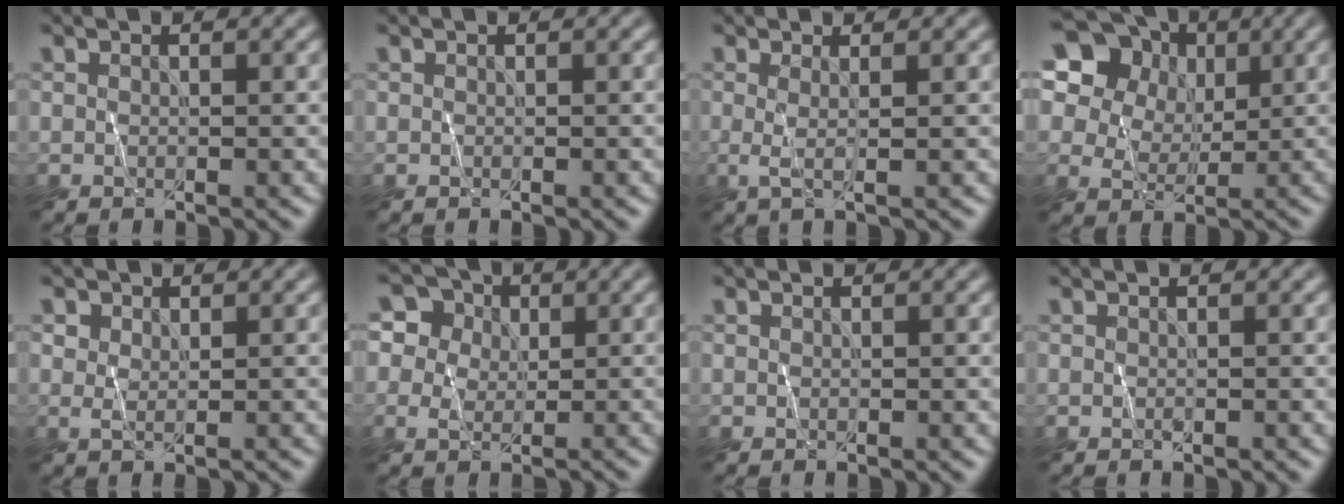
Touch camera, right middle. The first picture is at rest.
{"total": 0.0}
{"total": 1.8, "force": [0.2, 0.5, 1.7], "torque": [-0.030, -0.001, 0.000]}
{"total": 17.8, "force": [8.2, 14.2, 7.0], "torque": [-0.197, 0.049, 0.144]}
{"total": 1.2, "force": [0.5, 0.8, 0.7], "torque": [-0.012, 0.003, 0.010]}
{"total": 5.3, "force": [1.9, 4.5, 2.2], "torque": [-0.019, 0.022, 0.013]}
{"total": 0.0}
{"total": 0.0}